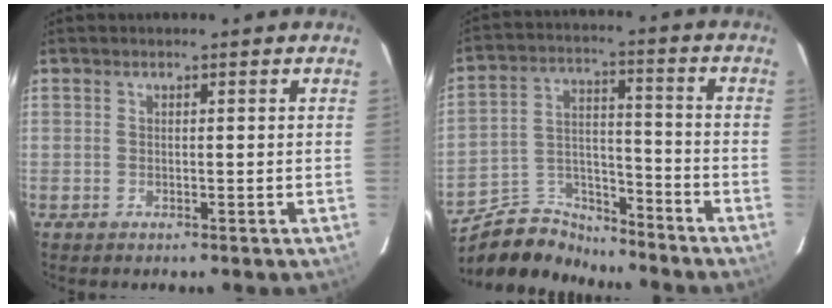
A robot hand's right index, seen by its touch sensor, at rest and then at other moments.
{"total": 11.7, "force": [-10.3, 4.8, 2.6], "torque": [-0.061, 0.041, -0.179]}